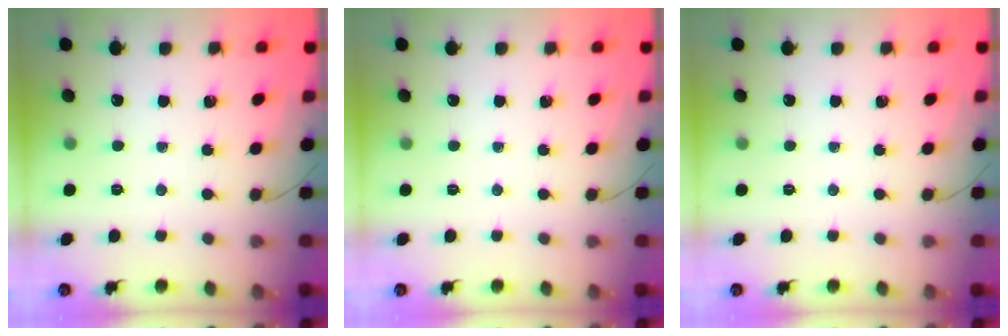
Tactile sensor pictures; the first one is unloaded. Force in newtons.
{"total": 0.0}
{"total": 0.0}